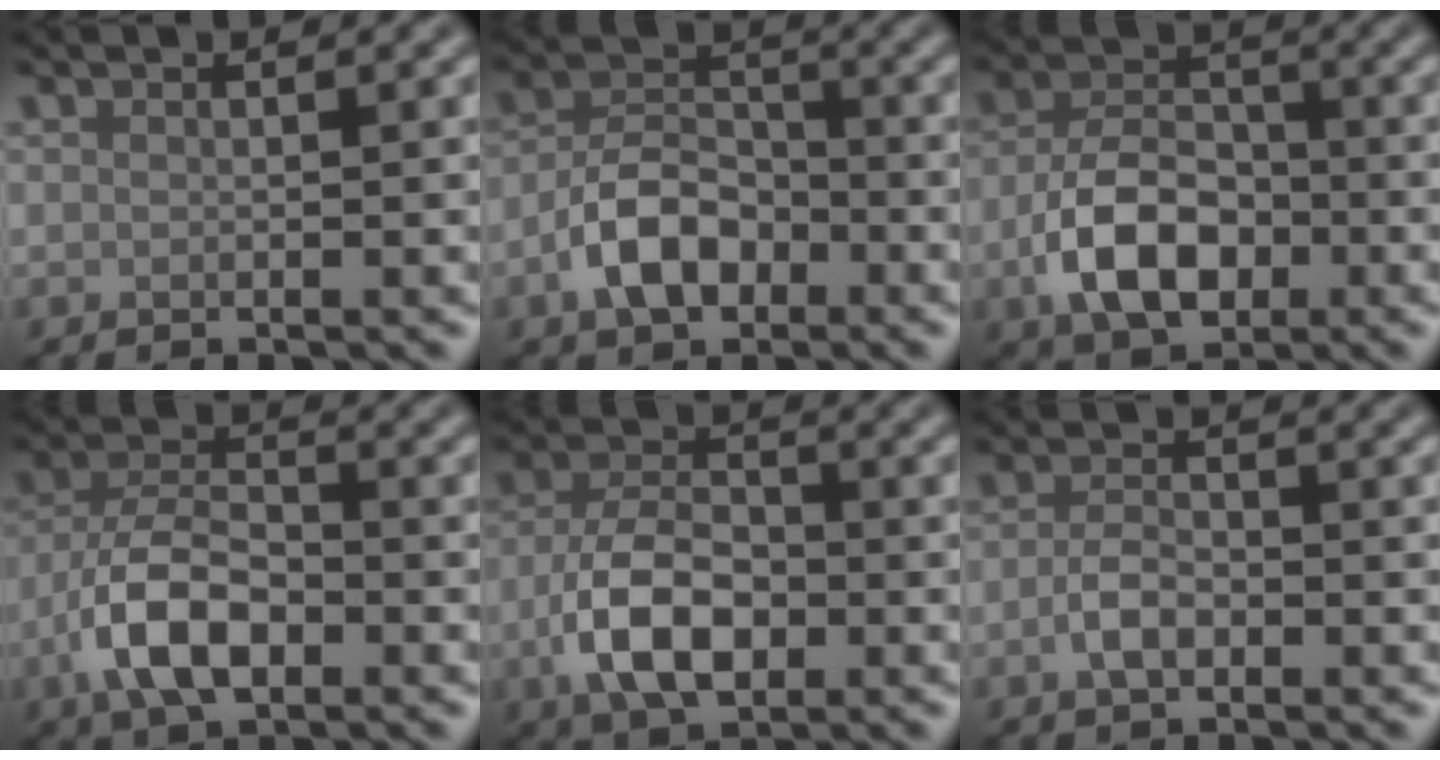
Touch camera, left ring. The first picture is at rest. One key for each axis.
{"total": 5.2, "fx": -2.5, "fy": 3.2, "fz": 3.3, "tx": -0.059, "ty": 0.008, "tz": -0.053}
{"total": 6.8, "fx": -2.3, "fy": 4.2, "fz": 4.8, "tx": -0.093, "ty": -0.001, "tz": -0.047}
{"total": 6.4, "fx": -2.7, "fy": 3.1, "fz": 4.8, "tx": -0.092, "ty": 0.004, "tz": -0.061}
{"total": 6.4, "fx": -2.2, "fy": 3.6, "fz": 4.9, "tx": -0.095, "ty": 0.000, "tz": -0.048}
{"total": 2.3, "fx": -0.9, "fy": 1.2, "fz": 1.7, "tx": -0.036, "ty": 0.002, "tz": -0.022}